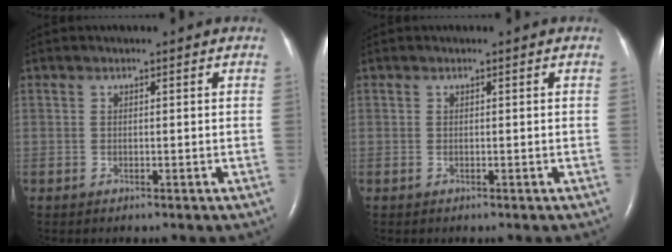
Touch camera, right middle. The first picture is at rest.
{"total": 0.0}